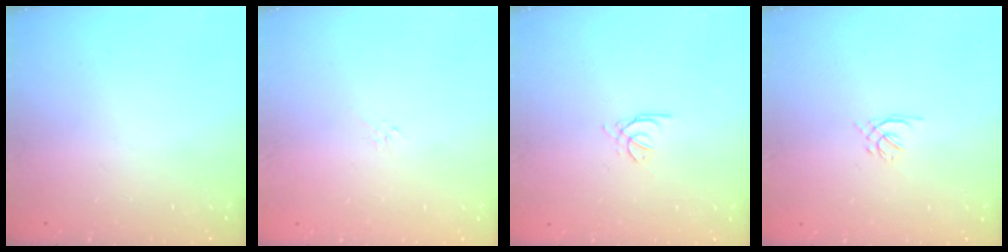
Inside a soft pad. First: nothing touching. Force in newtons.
{"total": 0.7, "press": 0.5, "slide": 0.4}
{"total": 1.2, "press": 1.1, "slide": 0.4}
{"total": 1.4, "press": 1.3, "slide": 0.5}